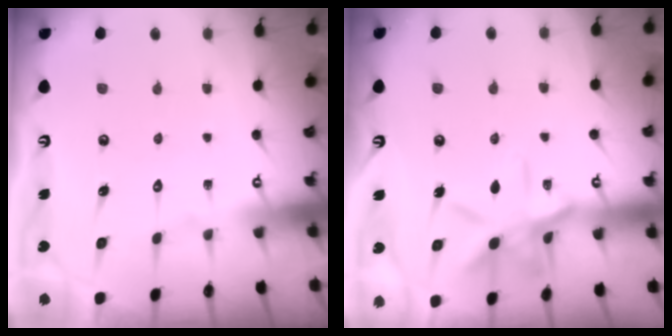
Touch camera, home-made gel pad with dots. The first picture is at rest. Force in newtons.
{"total": 11.6, "press": 11.5, "slide": 0.8}